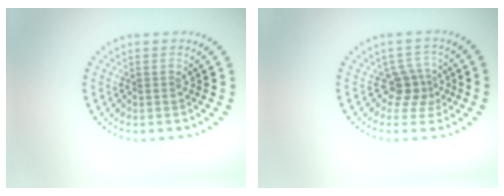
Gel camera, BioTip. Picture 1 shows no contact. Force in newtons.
{"total": 2.5, "press": 1.9, "slide": 1.7}